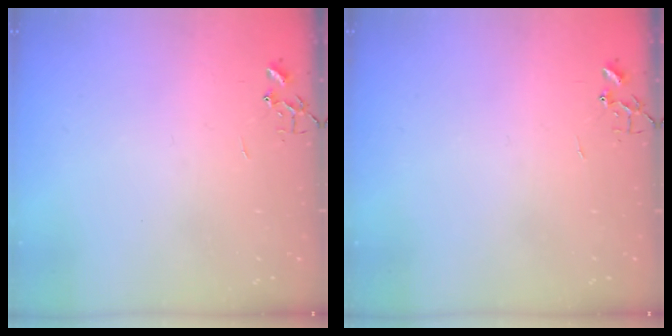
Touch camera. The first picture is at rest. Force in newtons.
{"total": 0.0}